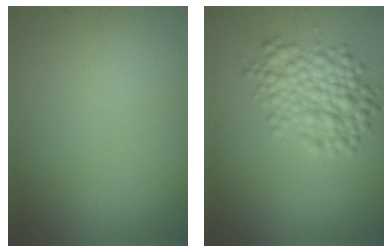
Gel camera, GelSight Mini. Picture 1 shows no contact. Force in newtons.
{"total": 5.0, "press": 5.0, "slide": 0.1}